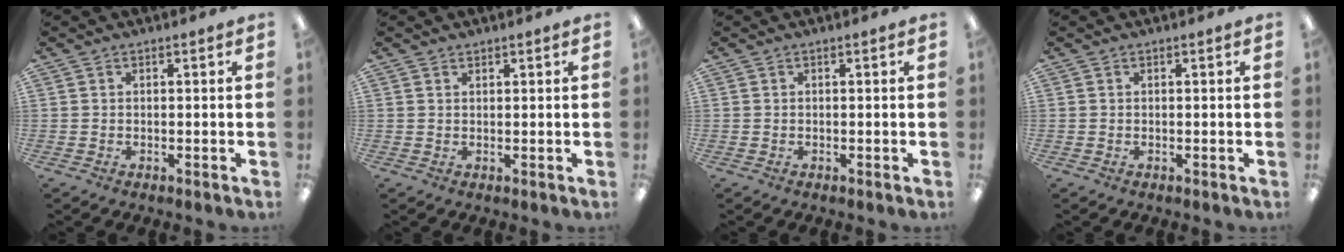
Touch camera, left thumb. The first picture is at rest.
{"total": 0.8, "force": [0.7, 0.3, 0.0], "torque": [0.000, 0.000, 0.014]}
{"total": 0.0}
{"total": 0.0}